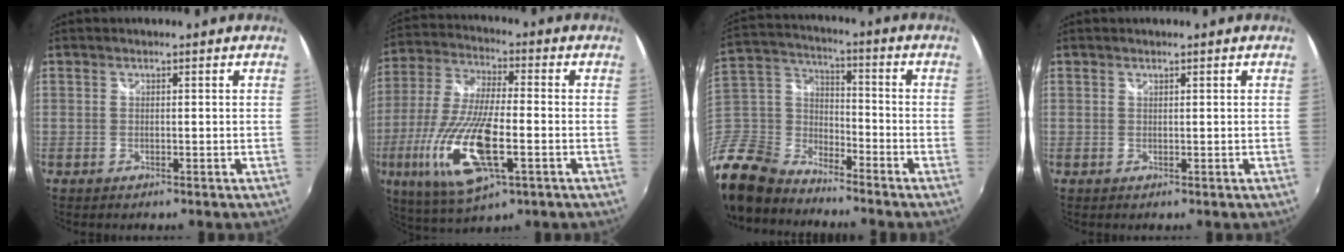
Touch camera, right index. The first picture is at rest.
{"total": 19.1, "force": [-5.9, 6.0, 17.2], "torque": [-0.361, -0.031, -0.110]}
{"total": 18.4, "force": [-13.9, 9.8, 7.1], "torque": [-0.212, 0.007, -0.272]}
{"total": 0.0}